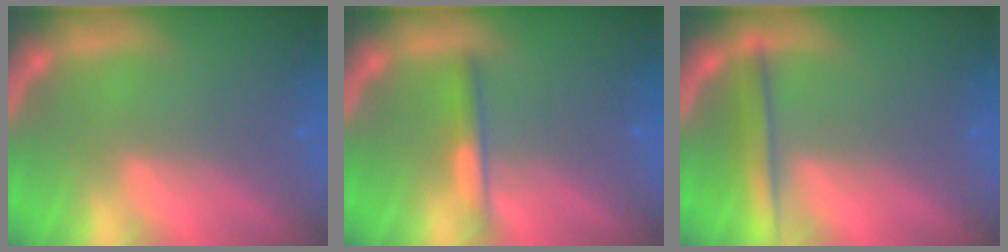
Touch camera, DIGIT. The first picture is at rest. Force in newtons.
{"total": 1.9}
{"total": 2.9}